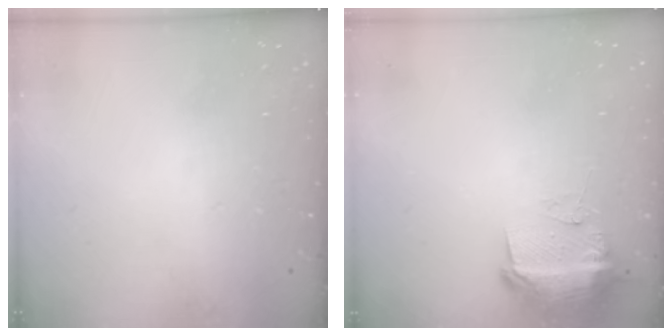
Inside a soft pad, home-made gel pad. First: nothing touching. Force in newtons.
{"total": 11.4, "press": 11.4, "slide": 1.1}